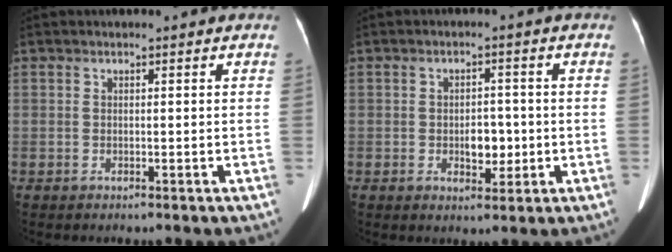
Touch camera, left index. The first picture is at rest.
{"total": 4.0, "force": [-0.7, 2.4, 3.1], "torque": [-0.044, 0.004, -0.006]}